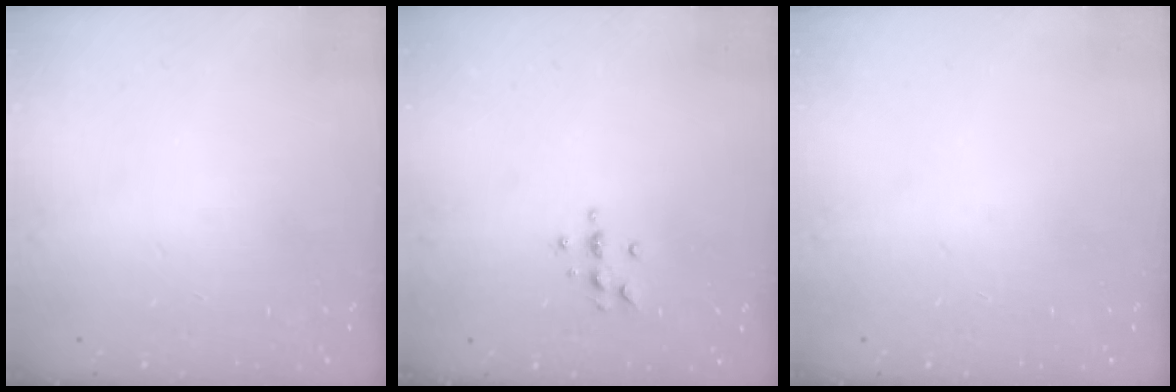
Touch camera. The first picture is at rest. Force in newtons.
{"total": 5.6, "press": 5.5, "slide": 0.7}
{"total": 0.0}